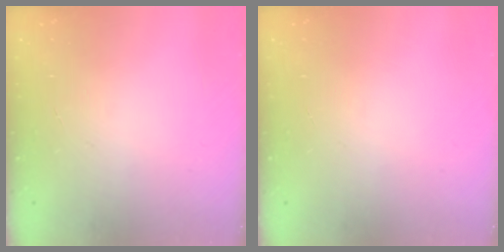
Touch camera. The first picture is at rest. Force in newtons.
{"total": 0.0}